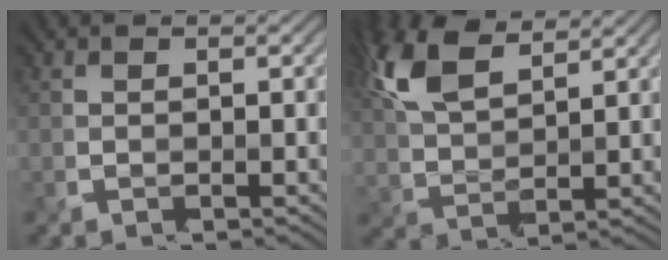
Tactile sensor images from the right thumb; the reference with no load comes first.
{"total": 9.1, "force": [5.4, 3.3, 6.5], "torque": [-0.184, 0.016, 0.125]}